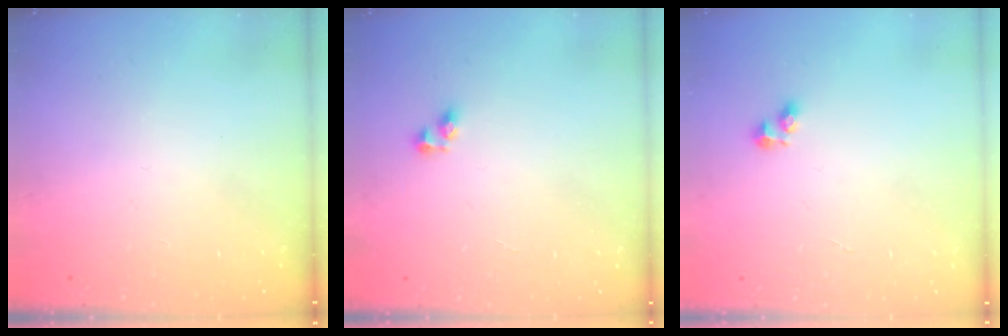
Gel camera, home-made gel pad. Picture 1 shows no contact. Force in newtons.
{"total": 4.4, "press": 4.4, "slide": 0.1}
{"total": 2.6, "press": 2.6, "slide": 0.2}